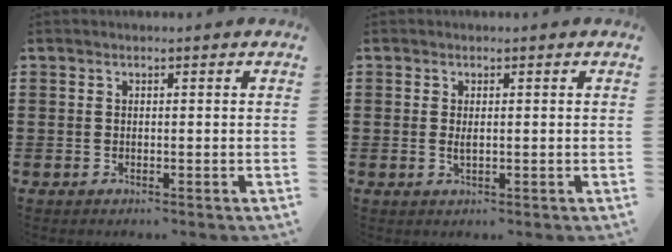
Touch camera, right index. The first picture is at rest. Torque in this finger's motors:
{"motor_torque": [-0.26, 0.57, 0.03, 0.01]}